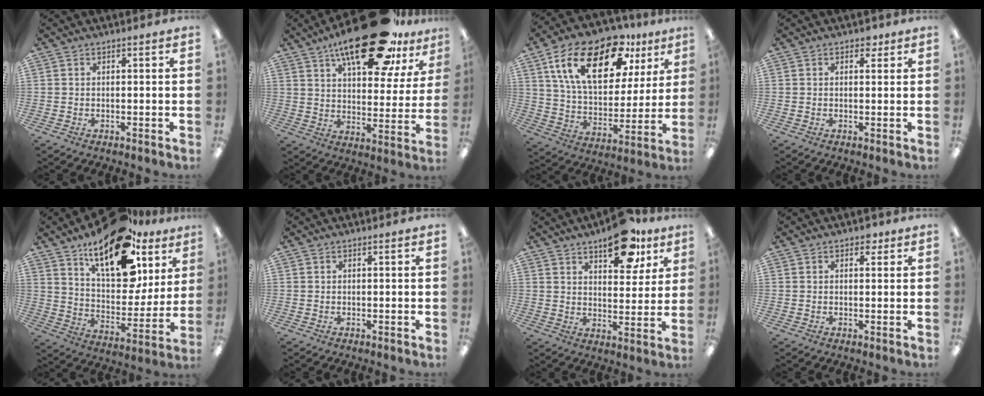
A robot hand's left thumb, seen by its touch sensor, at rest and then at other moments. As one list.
[{"total": 24.7, "force": [16.2, 9.5, 16.0], "torque": [-0.239, -0.082, 0.262]}, {"total": 23.0, "force": [12.4, 11.6, 15.5], "torque": [-0.267, -0.041, 0.215]}, {"total": 2.2, "force": [1.4, 1.4, 1.1], "torque": [-0.006, -0.003, 0.021]}, {"total": 20.9, "force": [13.0, 9.8, 13.1], "torque": [-0.203, -0.071, 0.222]}, {"total": 0.0}, {"total": 13.9, "force": [8.9, 6.6, 8.5], "torque": [-0.098, -0.041, 0.146]}, {"total": 2.1, "force": [1.2, 1.3, 1.1], "torque": [-0.006, -0.003, 0.018]}]